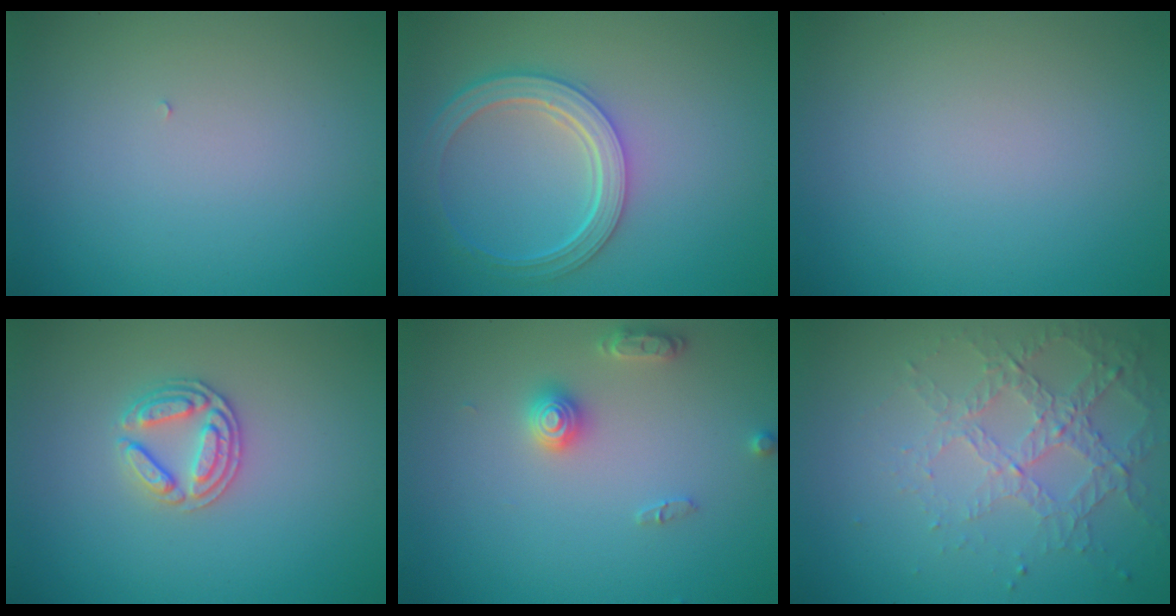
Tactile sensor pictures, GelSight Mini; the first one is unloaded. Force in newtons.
{"total": 5.0, "press": 3.9, "slide": 3.1}
{"total": 0.0}
{"total": 2.7, "press": 2.7, "slide": 0.6}
{"total": 2.5, "press": 2.5, "slide": 0.4}
{"total": 4.5, "press": 3.1, "slide": 3.2}